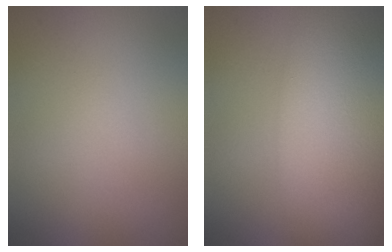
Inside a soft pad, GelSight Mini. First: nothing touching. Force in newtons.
{"total": 11.7, "press": 11.7, "slide": 0.7}